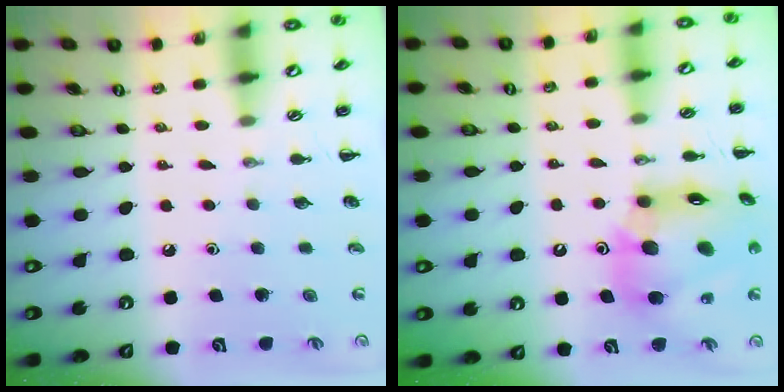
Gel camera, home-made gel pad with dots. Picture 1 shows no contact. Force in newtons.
{"total": 18.2, "press": 17.6, "slide": 4.8}